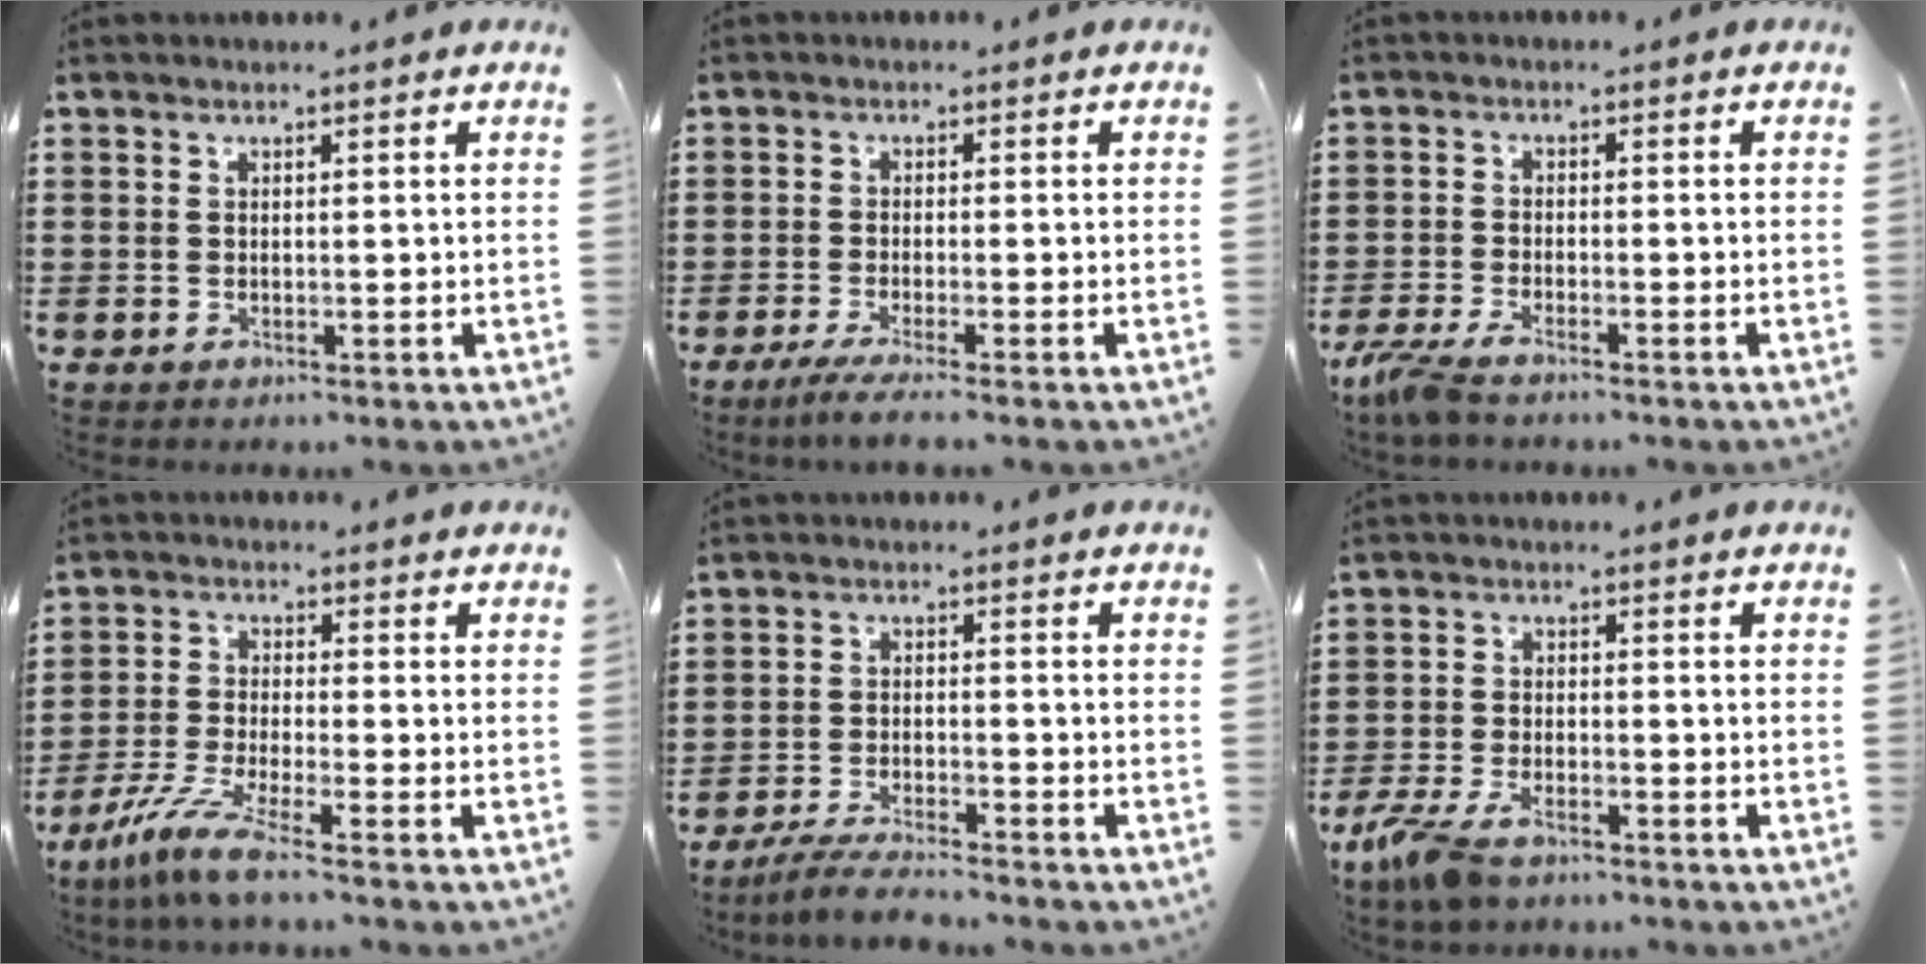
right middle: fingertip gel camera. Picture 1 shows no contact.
{"total": 2.5, "force": [-1.8, -0.4, 1.7], "torque": [-0.036, -0.010, -0.034]}
{"total": 3.7, "force": [-3.0, 0.2, 2.1], "torque": [-0.065, -0.015, -0.065]}
{"total": 6.6, "force": [-4.8, 0.0, 4.5], "torque": [-0.115, -0.027, -0.098]}
{"total": 4.3, "force": [-4.0, 0.0, 1.7], "torque": [-0.036, -0.007, -0.078]}
{"total": 5.5, "force": [-4.1, 1.7, 3.4], "torque": [-0.090, -0.009, -0.084]}